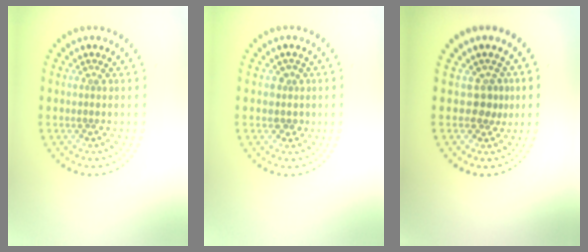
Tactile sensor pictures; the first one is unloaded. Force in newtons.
{"total": 1.4, "press": 1.3, "slide": 0.7}
{"total": 1.8, "press": 1.3, "slide": 1.3}